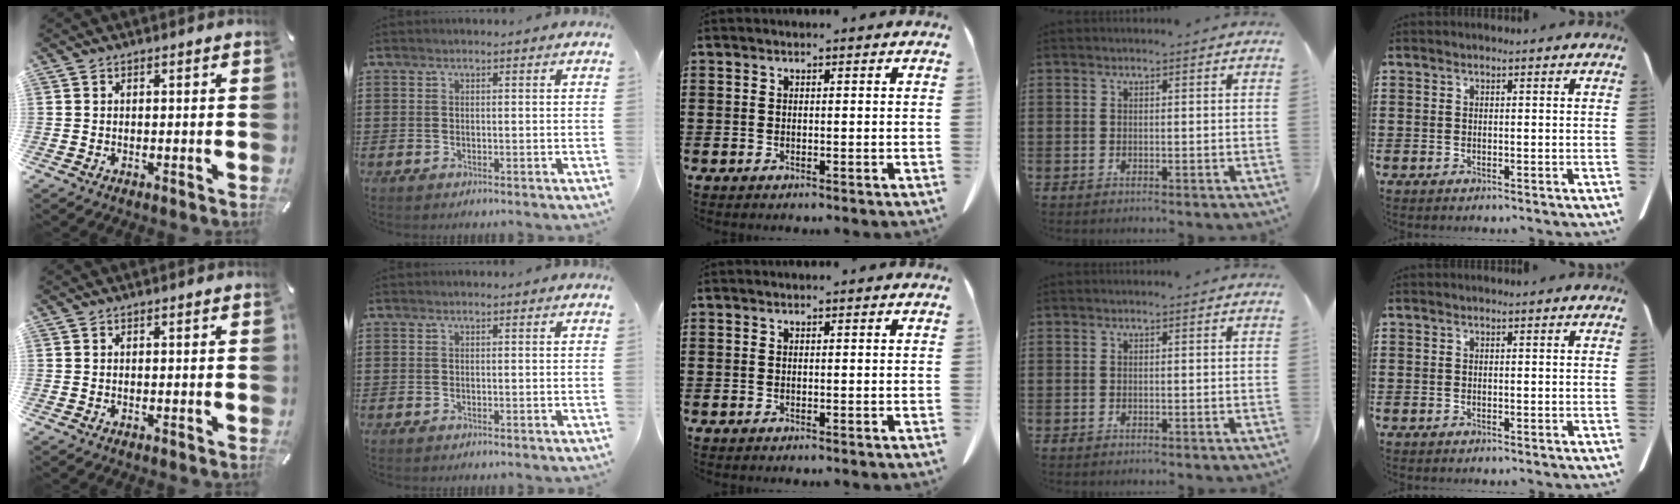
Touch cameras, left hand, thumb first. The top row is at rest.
{}